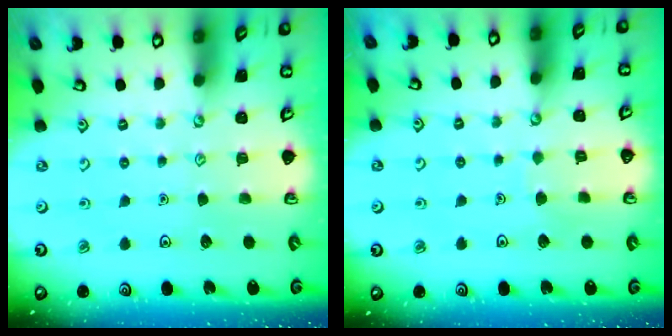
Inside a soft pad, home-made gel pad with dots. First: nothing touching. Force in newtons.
{"total": 3.2, "press": 3.2, "slide": 0.3}